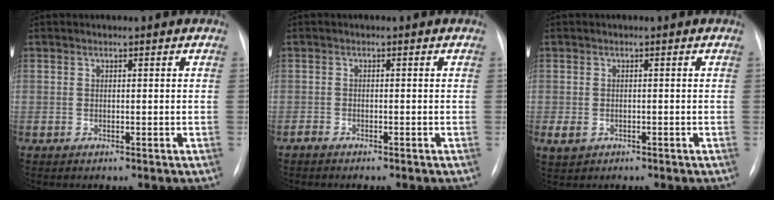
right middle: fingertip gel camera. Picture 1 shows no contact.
{"total": 1.0, "force": [-1.0, 0.2, 0.3], "torque": [-0.008, -0.001, -0.018]}
{"total": 1.9, "force": [-0.8, 1.4, 1.1], "torque": [-0.026, -0.002, -0.006]}